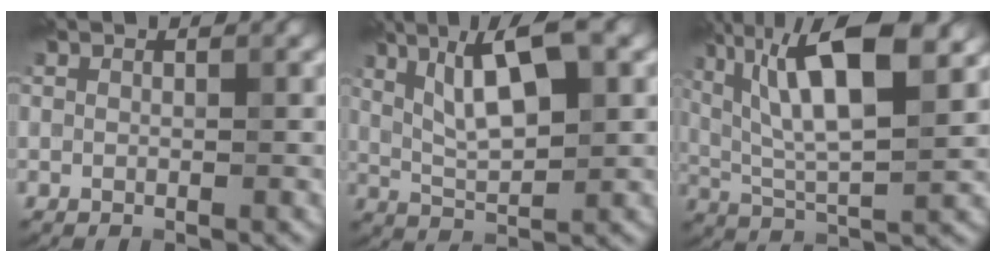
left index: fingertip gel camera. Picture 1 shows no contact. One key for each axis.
{"total": 8.2, "fx": 3.3, "fy": 2.3, "fz": 7.1, "tx": -0.127, "ty": 0.012, "tz": 0.060}
{"total": 11.8, "fx": 4.9, "fy": 3.6, "fz": 10.2, "tx": -0.171, "ty": 0.014, "tz": 0.082}